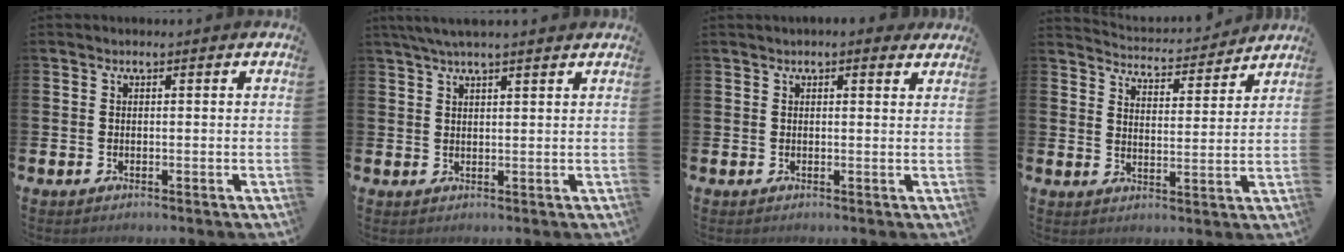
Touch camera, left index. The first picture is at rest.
{"total": 3.6, "force": [3.1, 0.2, 1.9], "torque": [-0.037, -0.002, 0.055]}
{"total": 1.4, "force": [1.4, 0.2, 0.4], "torque": [0.002, -0.004, 0.022]}
{"total": 4.3, "force": [4.3, 0.4, 0.2], "torque": [-0.016, -0.039, 0.069]}